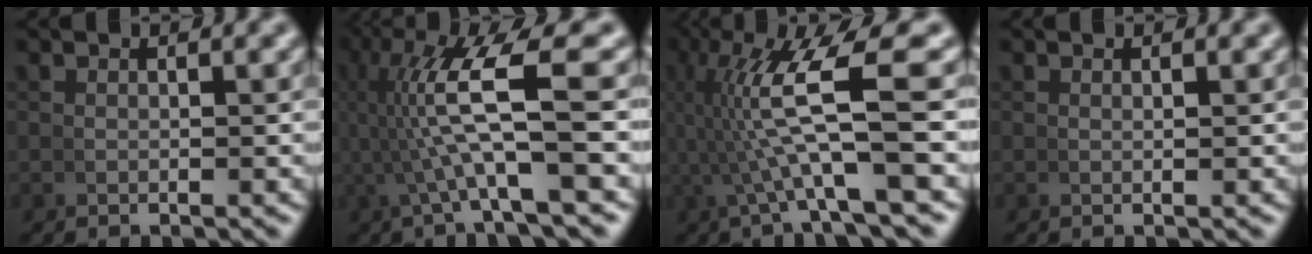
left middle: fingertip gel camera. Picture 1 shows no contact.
{"total": 6.9, "force": [1.3, 1.2, 6.7], "torque": [-0.127, 0.013, 0.017]}
{"total": 7.7, "force": [1.0, 1.4, 7.5], "torque": [-0.142, 0.010, 0.014]}
{"total": 0.0}